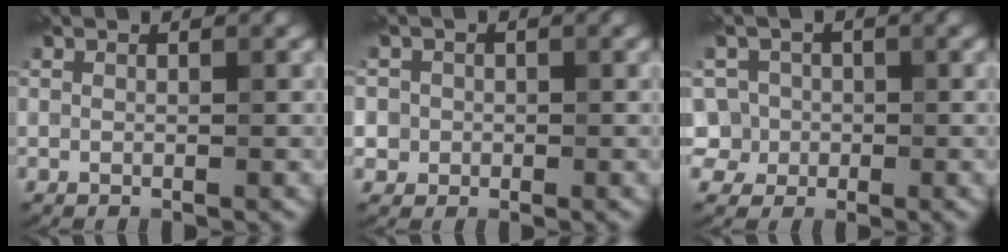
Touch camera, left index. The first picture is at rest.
{"total": 2.4, "force": [0.0, 2.3, 0.3], "torque": [0.009, 0.005, -0.002]}
{"total": 5.0, "force": [-0.6, 4.8, 1.3], "torque": [-0.010, 0.021, -0.028]}